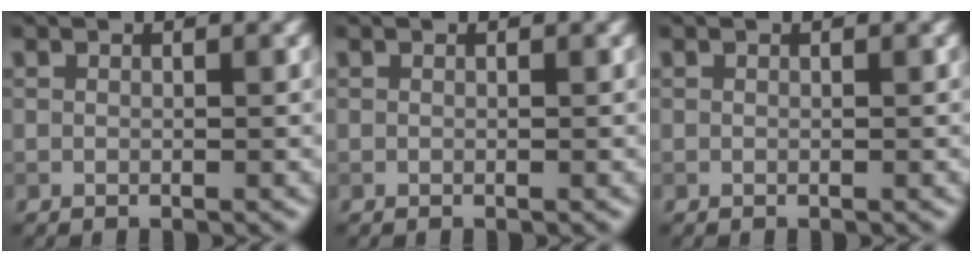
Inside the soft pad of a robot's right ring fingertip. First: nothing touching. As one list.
[{"total": 0.0}, {"total": 0.0}]